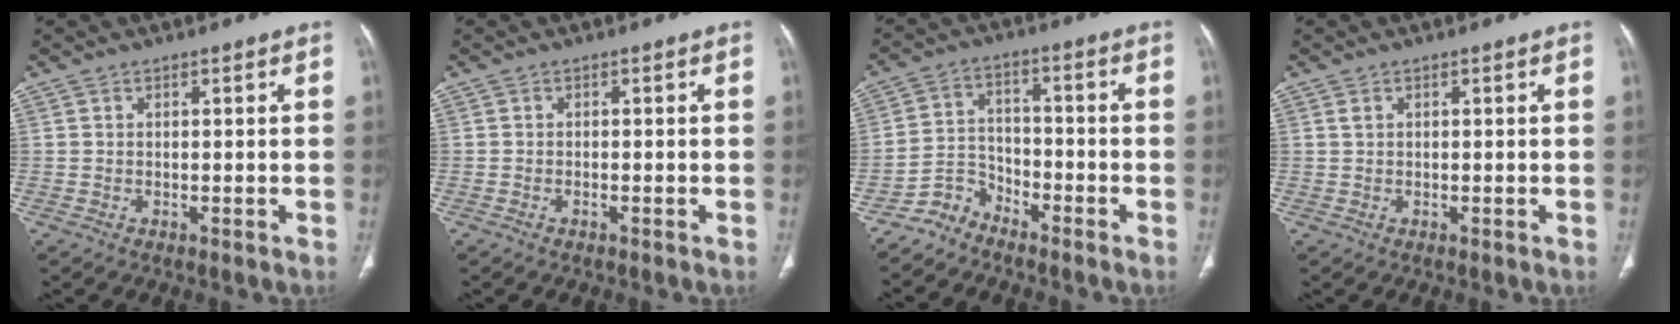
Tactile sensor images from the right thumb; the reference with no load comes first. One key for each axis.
{"total": 0.6, "fx": -0.4, "fy": 0.2, "fz": 0.4, "tx": -0.012, "ty": 0.004, "tz": -0.008}
{"total": 5.4, "fx": -4.8, "fy": 2.5, "fz": 0.2, "tx": 0.009, "ty": 0.044, "tz": -0.102}
{"total": 0.7, "fx": 0.4, "fy": 0.4, "fz": 0.4, "tx": -0.007, "ty": 0.004, "tz": 0.008}